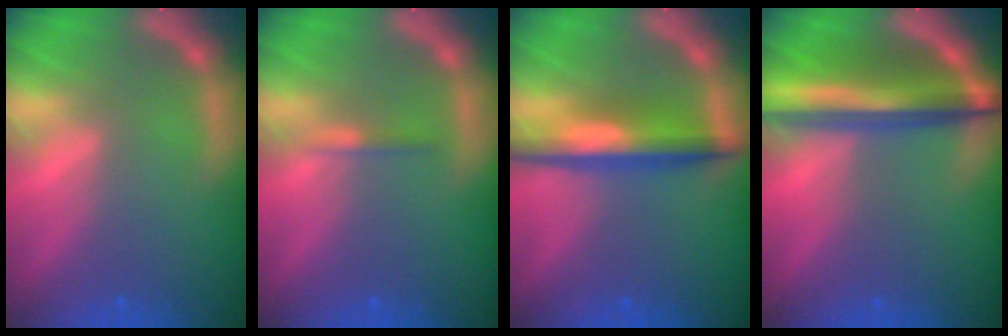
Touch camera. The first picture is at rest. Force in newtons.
{"total": 0.9}
{"total": 5.5}
{"total": 8.6}